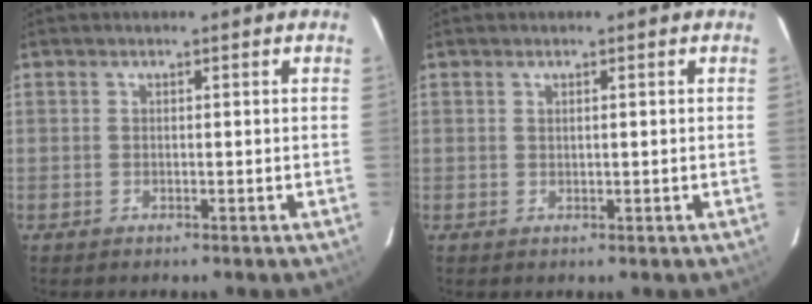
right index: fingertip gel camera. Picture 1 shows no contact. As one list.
[{"total": 0.7, "force": [0.3, 0.1, 0.6], "torque": [-0.012, 0.003, 0.006]}]